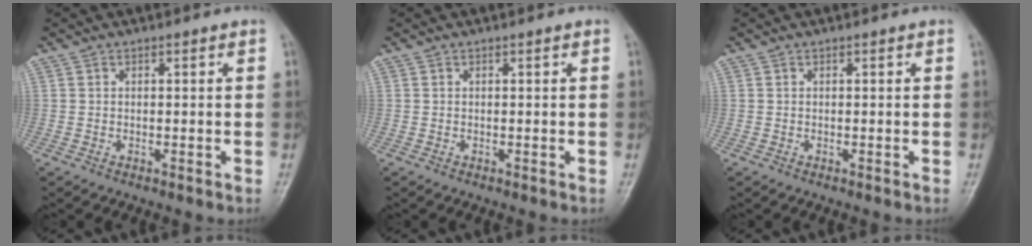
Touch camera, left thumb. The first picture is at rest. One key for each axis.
{"total": 0.0}
{"total": 0.0}